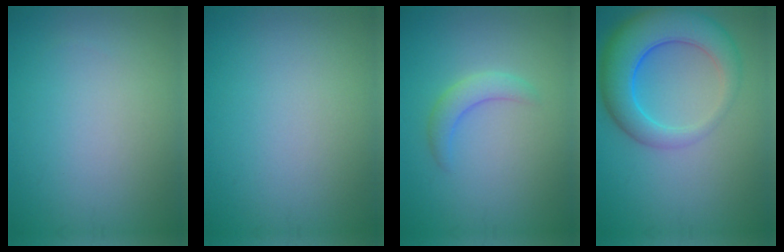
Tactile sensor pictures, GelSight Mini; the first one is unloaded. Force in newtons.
{"total": 0.0}
{"total": 2.3, "press": 2.3, "slide": 0.2}
{"total": 7.6, "press": 7.6, "slide": 0.4}